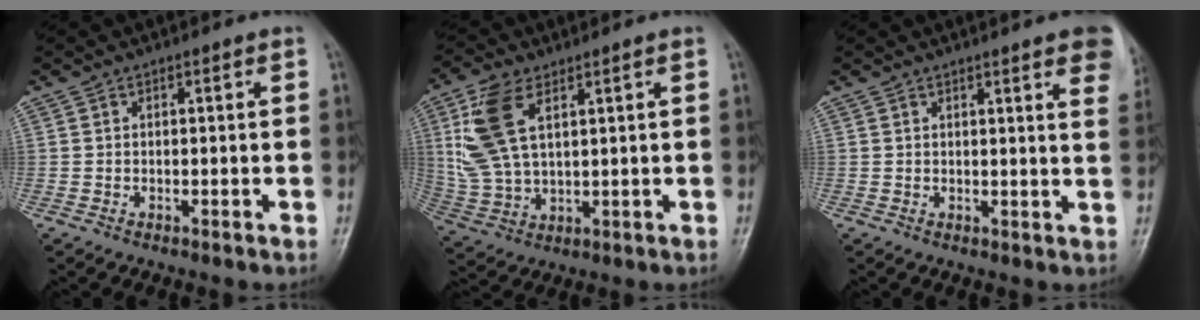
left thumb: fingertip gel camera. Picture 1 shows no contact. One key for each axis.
{"total": 11.5, "fx": 4.3, "fy": 5.9, "fz": 8.9, "tx": -0.188, "ty": -0.003, "tz": 0.092}
{"total": 10.5, "fx": 6.4, "fy": 2.0, "fz": 8.1, "tx": -0.074, "ty": -0.016, "tz": 0.062}